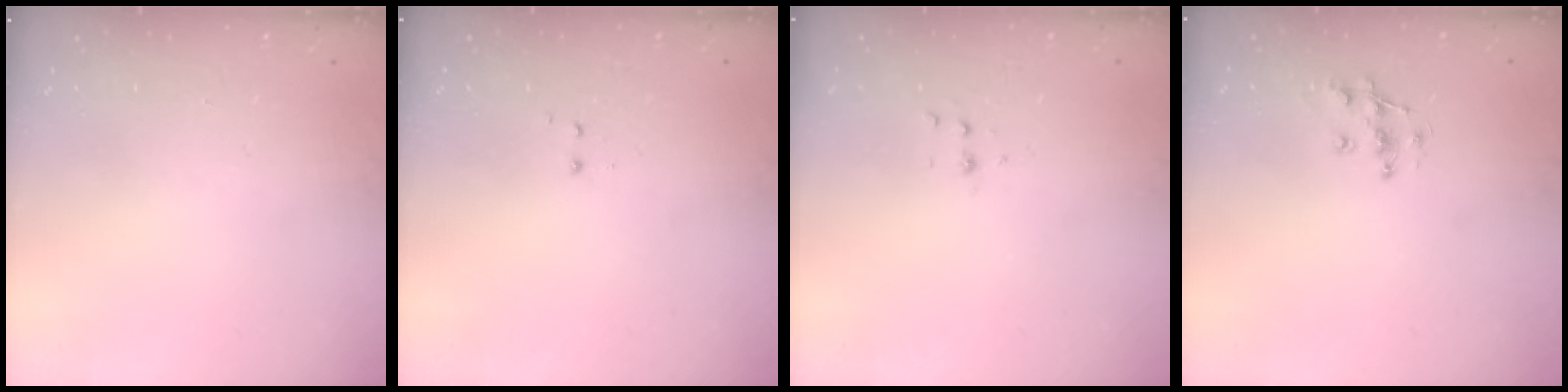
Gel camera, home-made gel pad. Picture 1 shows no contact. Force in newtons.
{"total": 1.2, "press": 1.1, "slide": 0.5}
{"total": 3.8, "press": 3.7, "slide": 1.1}
{"total": 8.5, "press": 8.4, "slide": 0.6}